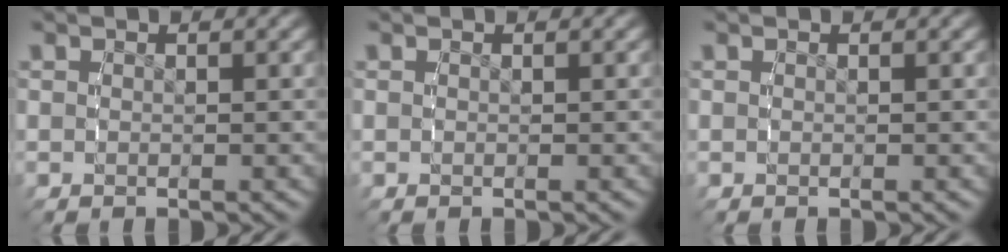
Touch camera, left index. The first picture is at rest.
{"total": 0.0}
{"total": 0.0}